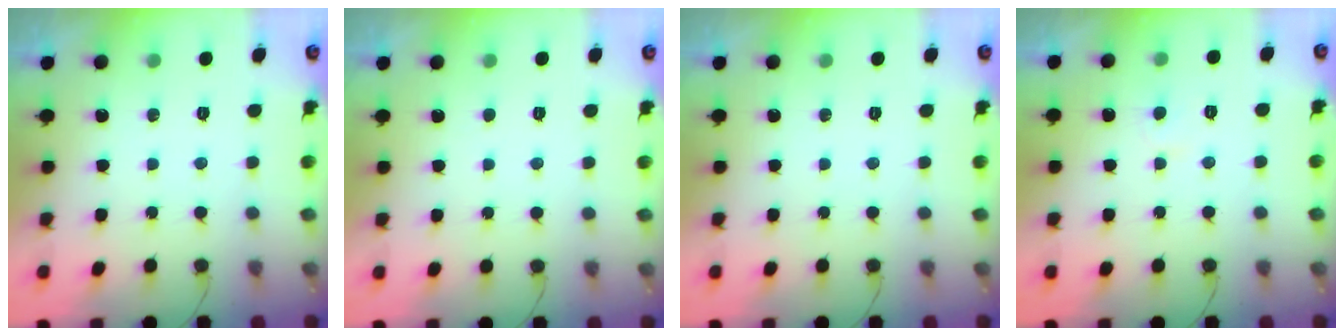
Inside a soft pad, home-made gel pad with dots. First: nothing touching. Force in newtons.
{"total": 1.7, "press": 1.6, "slide": 0.2}
{"total": 0.0}
{"total": 2.8, "press": 2.8, "slide": 0.1}